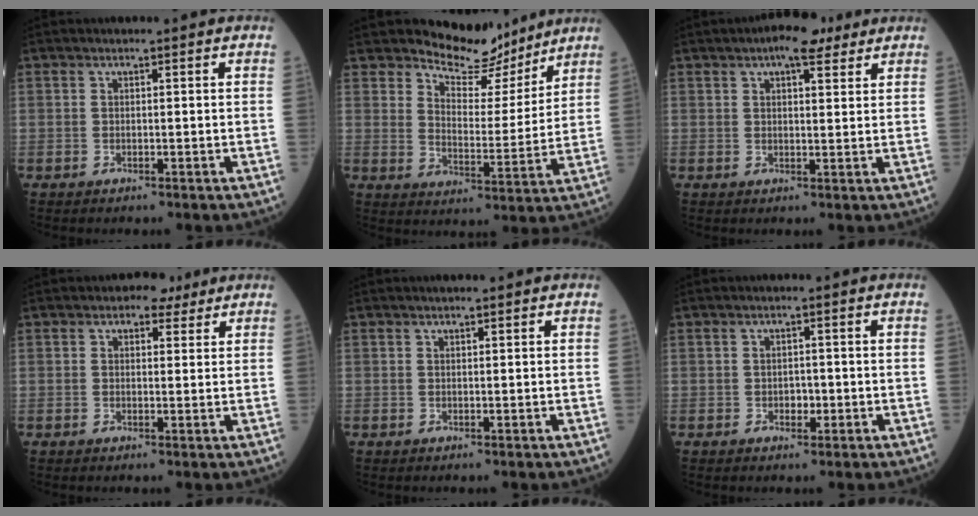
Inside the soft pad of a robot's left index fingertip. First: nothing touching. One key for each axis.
{"total": 9.2, "fx": 8.6, "fy": 2.9, "fz": 1.8, "tx": -0.030, "ty": -0.017, "tz": 0.131}
{"total": 5.4, "fx": 3.7, "fy": 1.9, "fz": 3.5, "tx": -0.055, "ty": 0.018, "tz": 0.052}
{"total": 3.0, "fx": 2.1, "fy": 1.8, "fz": 1.1, "tx": -0.013, "ty": 0.011, "tz": 0.027}
{"total": 1.0, "fx": 0.8, "fy": 0.2, "fz": 0.7, "tx": -0.011, "ty": 0.005, "tz": 0.012}
{"total": 1.6, "fx": -0.5, "fy": 1.1, "fz": 1.0, "tx": -0.014, "ty": 0.003, "tz": -0.005}